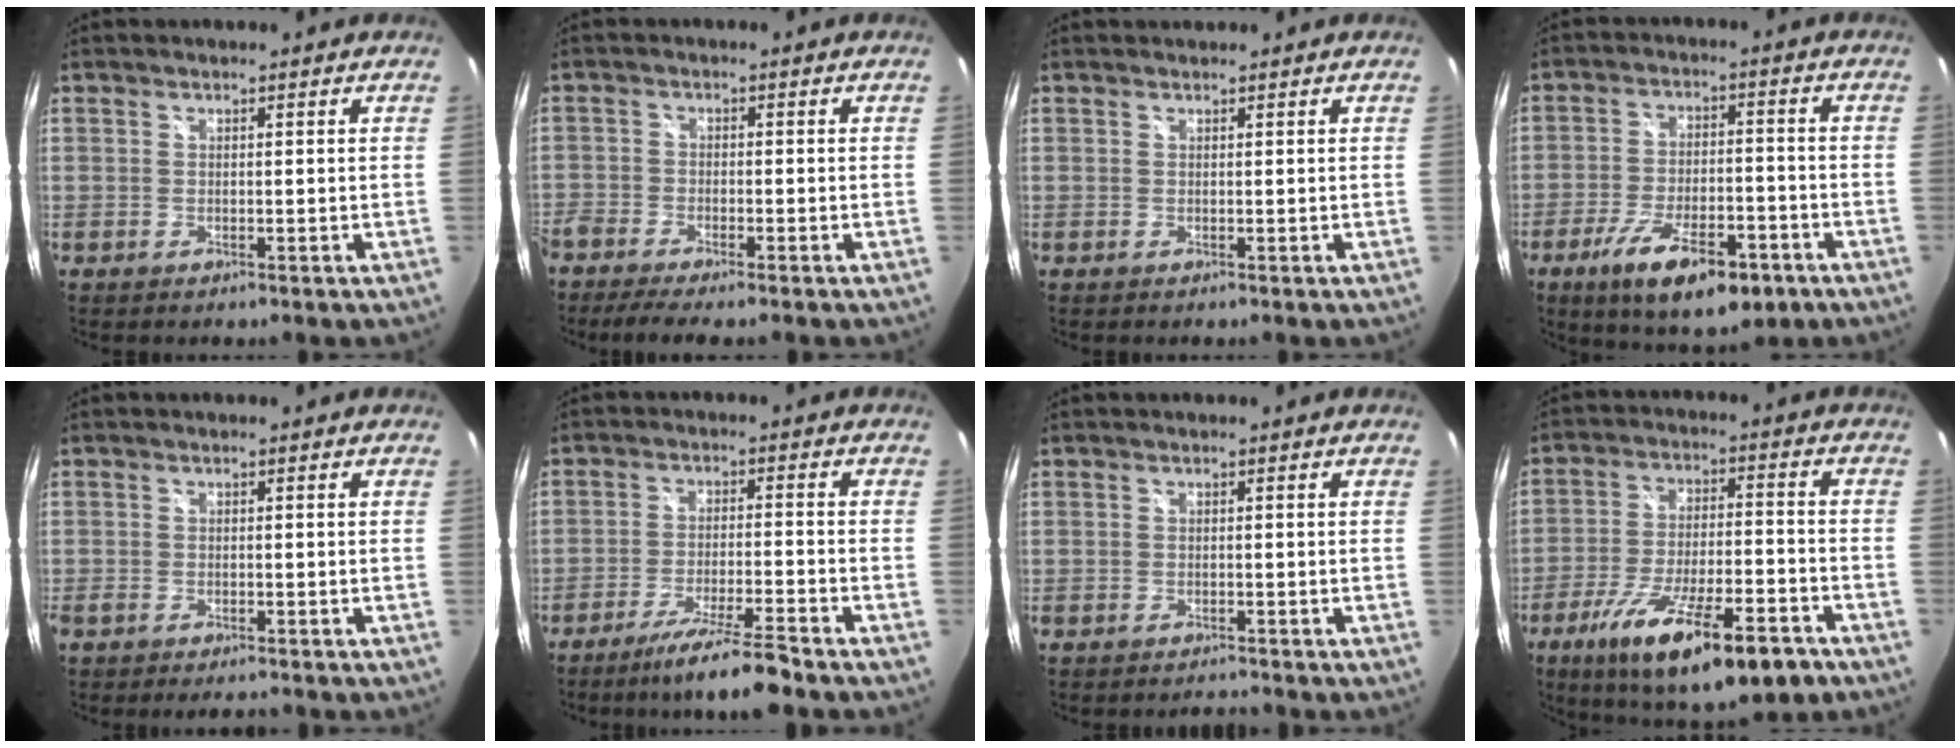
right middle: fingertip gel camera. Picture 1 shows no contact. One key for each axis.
{"total": 6.2, "fx": -5.3, "fy": 1.0, "fz": 3.2, "tx": -0.092, "ty": -0.025, "tz": -0.097}
{"total": 0.6, "fx": 0.5, "fy": 0.0, "fz": -0.1, "tx": 0.001, "ty": 0.003, "tz": 0.010}
{"total": 15.0, "fx": -8.7, "fy": 5.2, "fz": 11.0, "tx": -0.206, "ty": -0.027, "tz": -0.135}
{"total": 3.7, "fx": -3.1, "fy": 1.3, "fz": 1.7, "tx": -0.043, "ty": -0.015, "tz": -0.051}
{"total": 9.4, "fx": -7.9, "fy": -0.7, "fz": 5.1, "tx": -0.107, "ty": -0.011, "tz": -0.133}
{"total": 1.8, "fx": -1.8, "fy": 0.3, "fz": 0.3, "tx": -0.007, "ty": -0.007, "tz": -0.028}
{"total": 20.3, "fx": -12.4, "fy": 5.5, "fz": 15.1, "tx": -0.263, "ty": -0.044, "tz": -0.191}